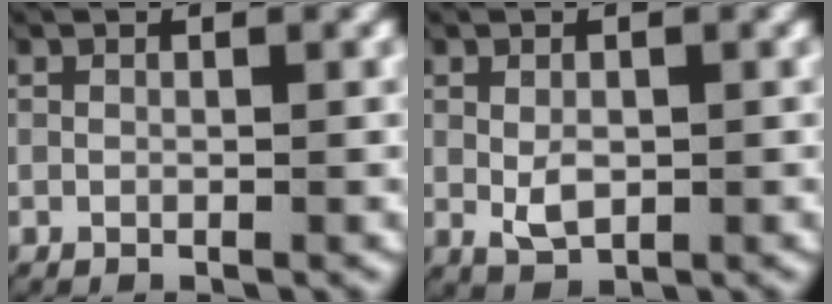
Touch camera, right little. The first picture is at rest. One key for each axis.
{"total": 2.2, "fx": 0.0, "fy": 1.3, "fz": 1.8, "tx": -0.042, "ty": -0.014, "tz": 0.009}